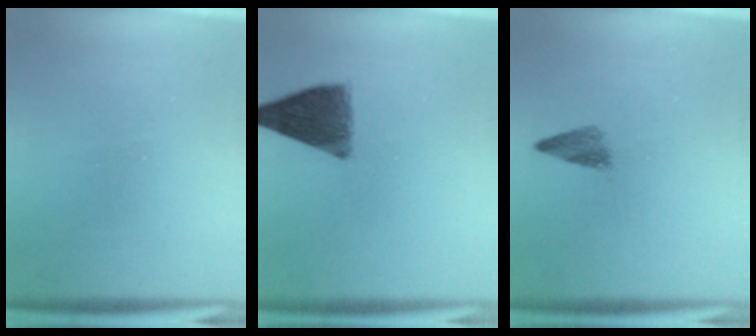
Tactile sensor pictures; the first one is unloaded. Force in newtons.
{"total": 8.7}
{"total": 2.4}